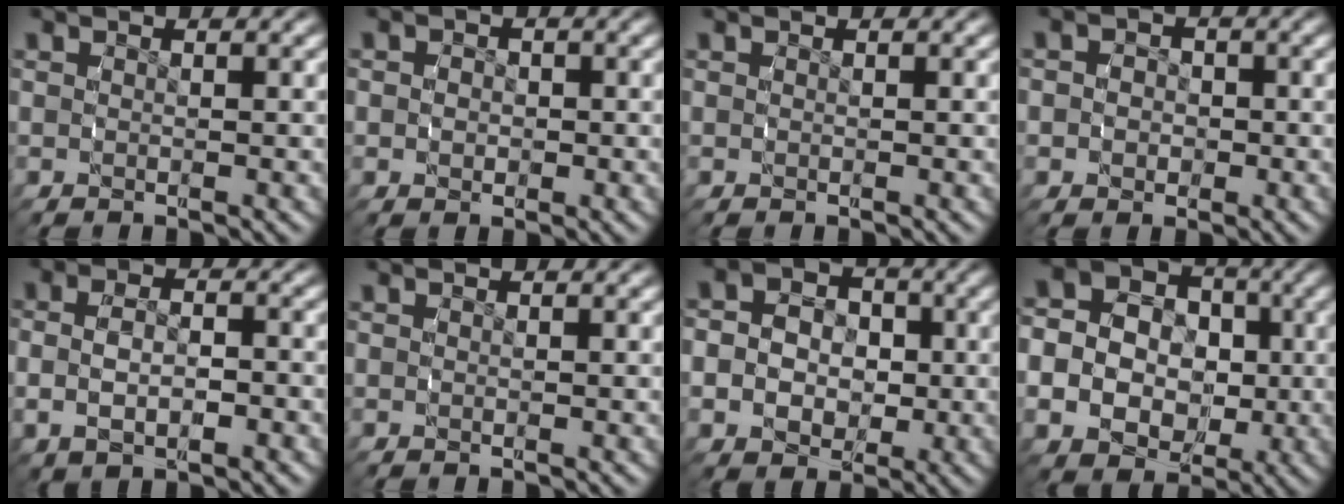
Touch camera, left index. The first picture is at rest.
{"total": 1.7, "force": [-0.1, 1.6, 0.6], "torque": [-0.010, 0.000, -0.005]}
{"total": 0.0}
{"total": 3.2, "force": [-0.6, 3.0, 0.8], "torque": [-0.016, -0.002, -0.017]}
{"total": 3.8, "force": [-0.8, 2.6, 2.6], "torque": [-0.055, -0.001, -0.014]}
{"total": 0.0}
{"total": 8.4, "force": [-1.1, 7.4, 3.8], "torque": [-0.078, -0.018, -0.027]}
{"total": 14.7, "force": [-1.1, 13.1, 6.4], "torque": [-0.152, -0.041, -0.032]}